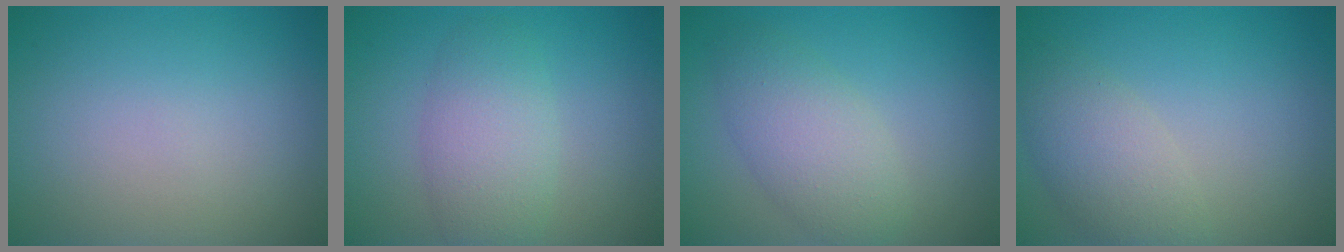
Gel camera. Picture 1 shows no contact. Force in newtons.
{"total": 2.7, "press": 2.7, "slide": 0.3}
{"total": 4.1, "press": 4.1, "slide": 0.2}
{"total": 3.7, "press": 3.7, "slide": 0.3}